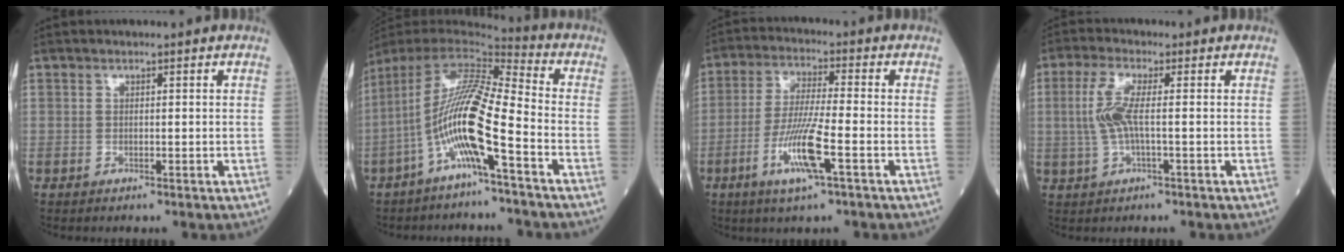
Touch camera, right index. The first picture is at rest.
{"total": 13.8, "force": [-5.2, 0.5, 12.8], "torque": [-0.255, 0.005, -0.107]}
{"total": 9.3, "force": [-3.8, 0.0, 8.5], "torque": [-0.169, -0.012, -0.074]}
{"total": 5.2, "force": [0.1, 0.8, 5.2], "torque": [-0.125, 0.004, -0.001]}